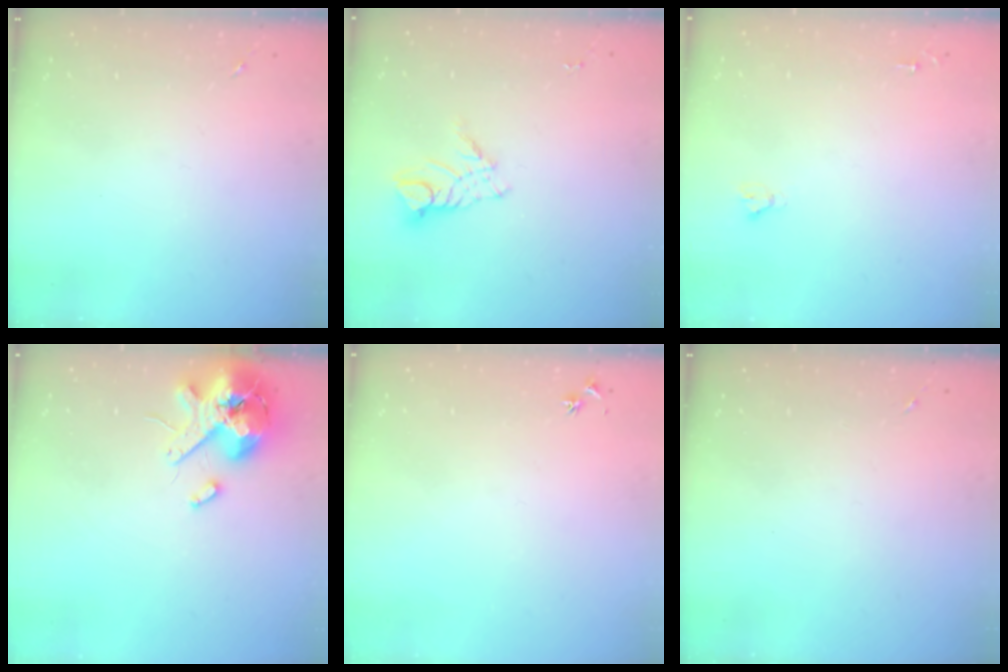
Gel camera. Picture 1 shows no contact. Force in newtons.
{"total": 8.9, "press": 8.9, "slide": 0.8}
{"total": 1.8, "press": 1.8, "slide": 0.1}
{"total": 13.6, "press": 13.5, "slide": 2.2}
{"total": 2.9, "press": 2.8, "slide": 0.3}
{"total": 0.0}